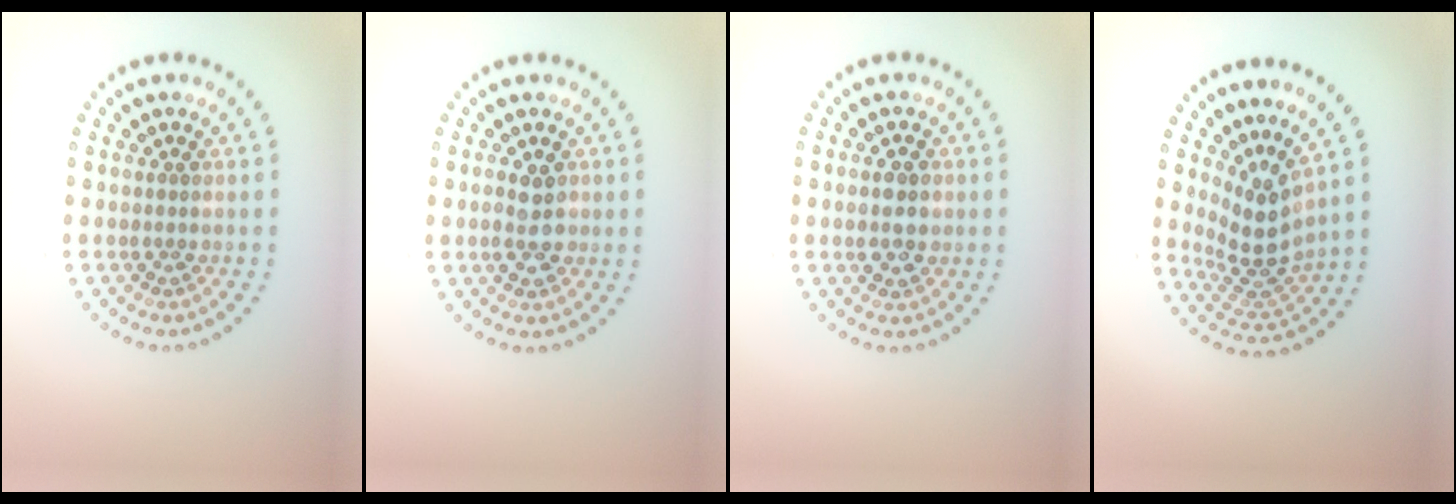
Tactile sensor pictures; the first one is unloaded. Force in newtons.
{"total": 2.4, "press": 2.4, "slide": 0.2}
{"total": 2.4, "press": 2.4, "slide": 0.3}
{"total": 3.7, "press": 2.6, "slide": 2.7}